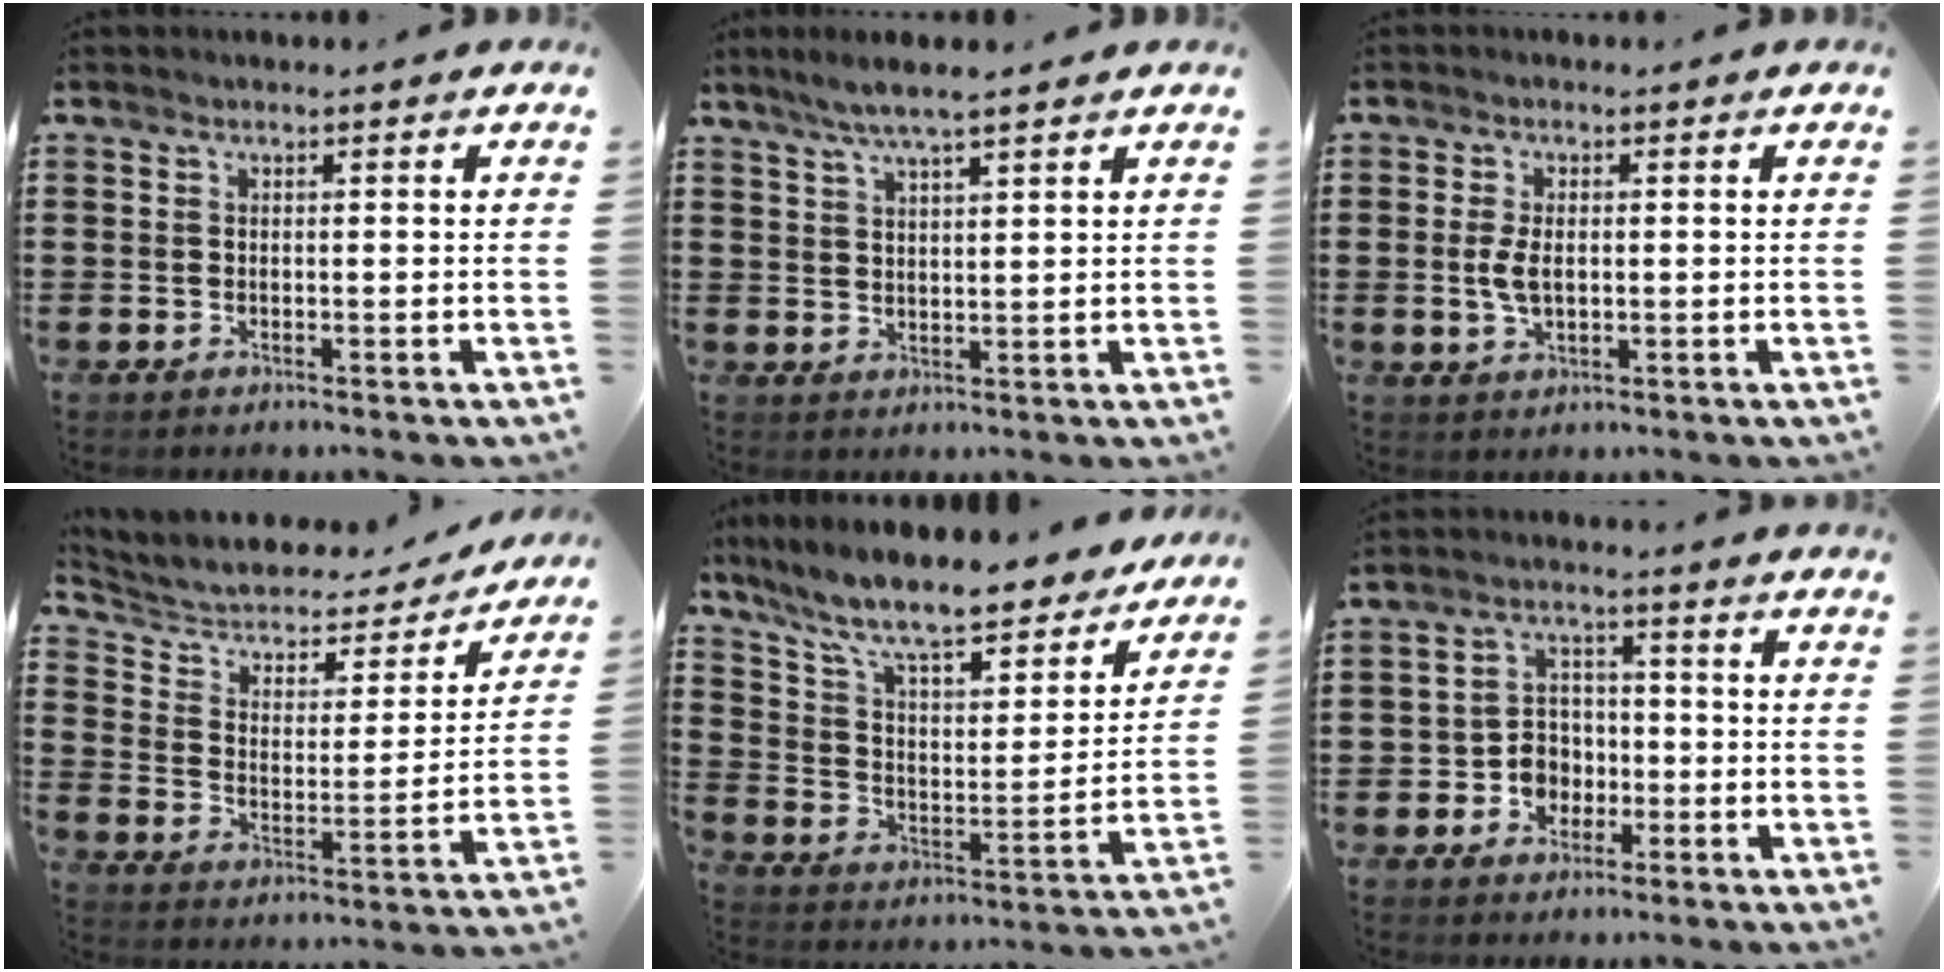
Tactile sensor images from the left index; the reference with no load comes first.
{"total": 4.9, "force": [3.9, 0.2, 2.9], "torque": [-0.065, -0.003, 0.069]}
{"total": 3.8, "force": [0.1, 2.0, 3.2], "torque": [-0.080, 0.000, -0.003]}
{"total": 4.2, "force": [3.2, 2.3, 1.6], "torque": [-0.055, -0.022, 0.045]}
{"total": 10.2, "force": [8.9, 1.1, 4.9], "torque": [-0.132, -0.058, 0.150]}
{"total": 5.2, "force": [-1.8, 4.4, 2.0], "torque": [-0.053, 0.011, -0.036]}